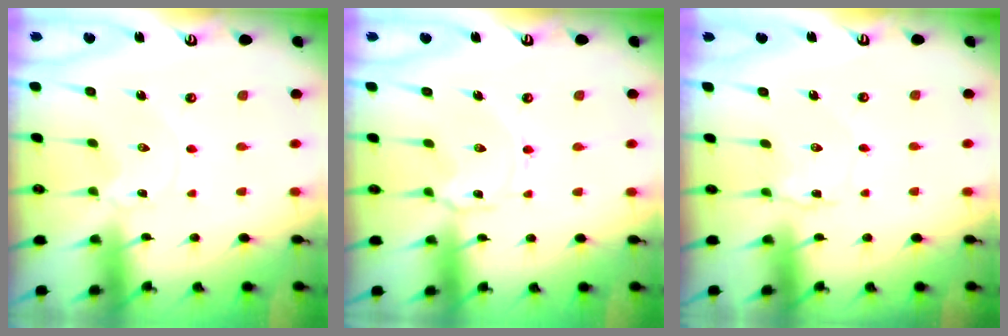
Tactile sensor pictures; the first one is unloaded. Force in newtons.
{"total": 3.0, "press": 3.0, "slide": 0.3}
{"total": 4.9, "press": 4.8, "slide": 0.4}